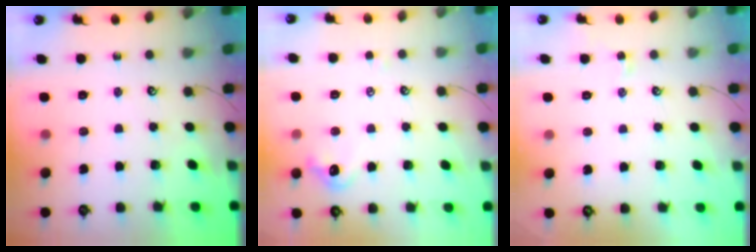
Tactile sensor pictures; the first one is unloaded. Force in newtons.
{"total": 1.3, "press": 1.1, "slide": 0.7}
{"total": 0.5, "press": 0.4, "slide": 0.4}